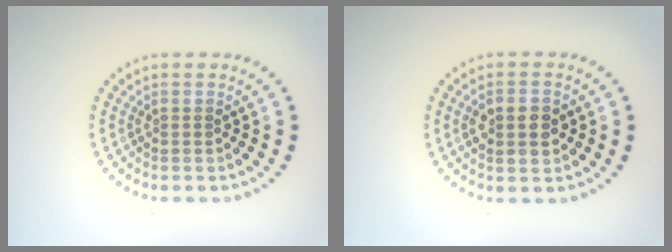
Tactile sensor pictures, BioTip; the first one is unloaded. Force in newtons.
{"total": 2.7, "press": 2.7, "slide": 0.1}